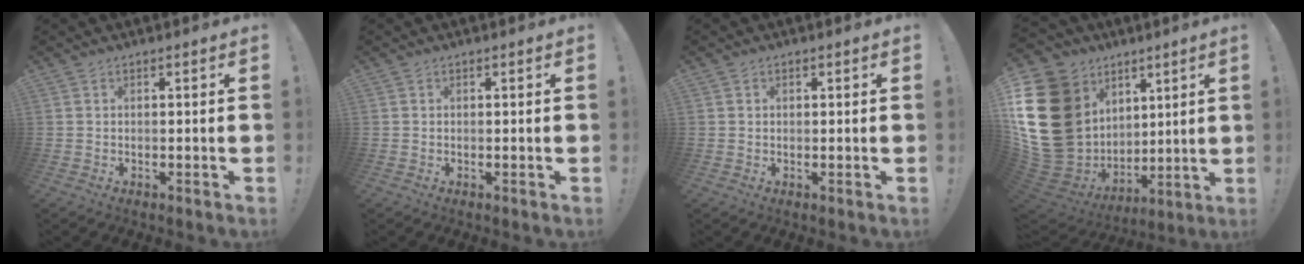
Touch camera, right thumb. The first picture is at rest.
{"total": 0.0}
{"total": 0.7, "force": [0.3, 0.6, 0.1], "torque": [-0.003, 0.003, 0.005]}
{"total": 27.5, "force": [5.2, 21.9, 15.8], "torque": [-0.296, -0.049, 0.166]}